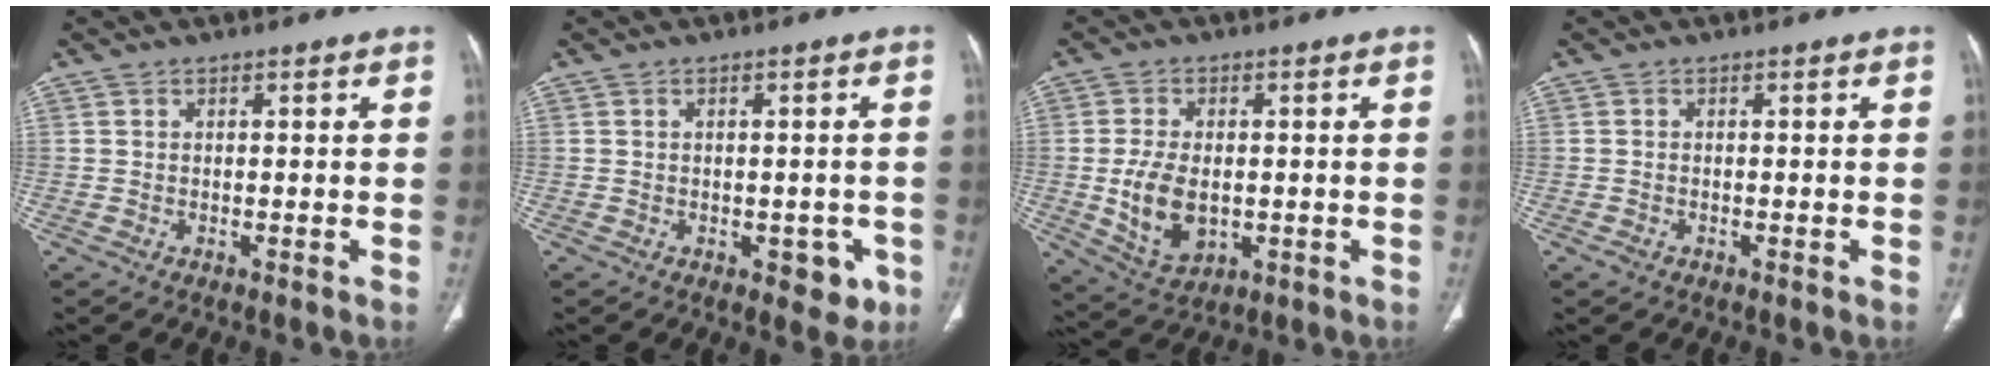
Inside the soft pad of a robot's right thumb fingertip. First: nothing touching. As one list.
[{"total": 4.4, "force": [-1.7, 2.6, 3.1], "torque": [-0.008, 0.003, -0.016]}, {"total": 9.7, "force": [-1.0, 6.0, 7.5], "torque": [-0.135, -0.007, -0.004]}, {"total": 0.8, "force": [-0.6, 0.5, 0.3], "torque": [-0.010, 0.001, -0.010]}]